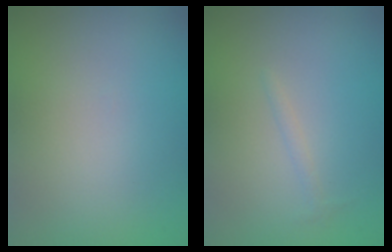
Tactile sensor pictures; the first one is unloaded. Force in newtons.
{"total": 0.6, "press": 0.6, "slide": 0.0}